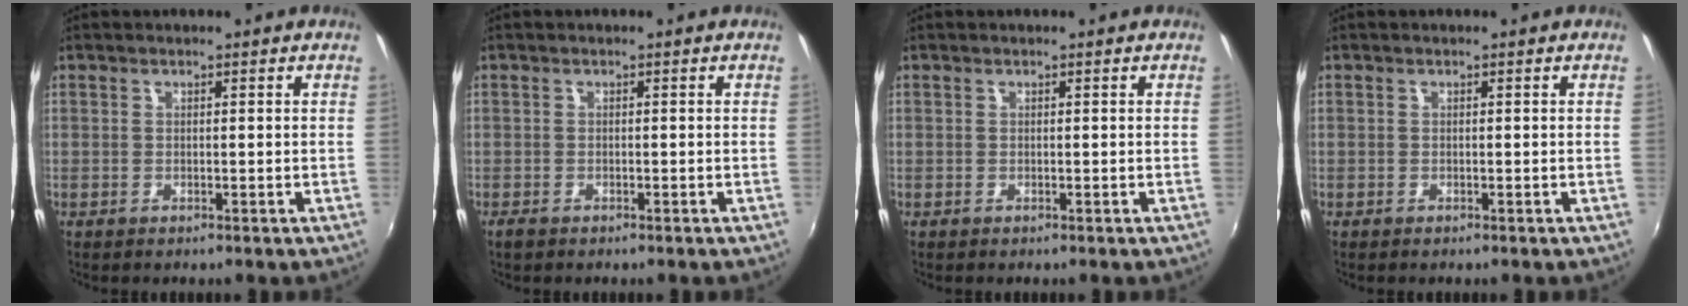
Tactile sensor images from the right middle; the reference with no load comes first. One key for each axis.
{"total": 1.2, "fx": -0.9, "fy": 0.5, "fz": 0.6, "tx": -0.015, "ty": -0.003, "tz": -0.017}
{"total": 0.0}
{"total": 0.0}